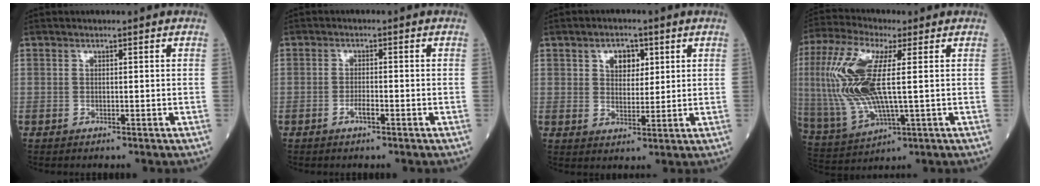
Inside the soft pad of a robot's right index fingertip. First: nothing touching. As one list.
[{"total": 1.8, "force": [-1.0, 0.3, 1.4], "torque": [-0.027, 0.000, -0.018]}, {"total": 4.6, "force": [2.0, 2.9, 2.9], "torque": [-0.045, 0.007, 0.035]}, {"total": 15.1, "force": [1.7, 4.1, 14.4], "torque": [-0.340, 0.008, 0.036]}]